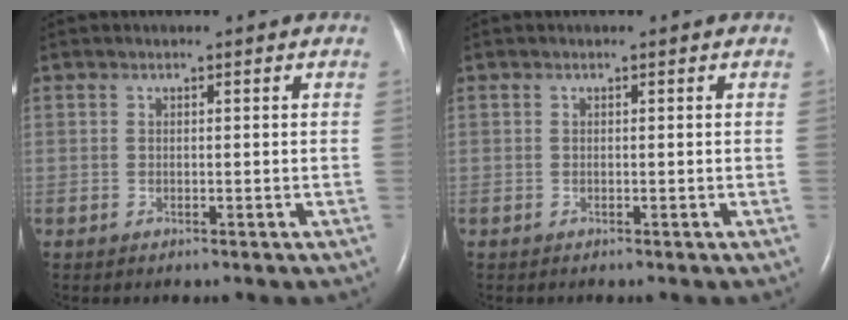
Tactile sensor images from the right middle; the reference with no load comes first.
{"total": 0.0}